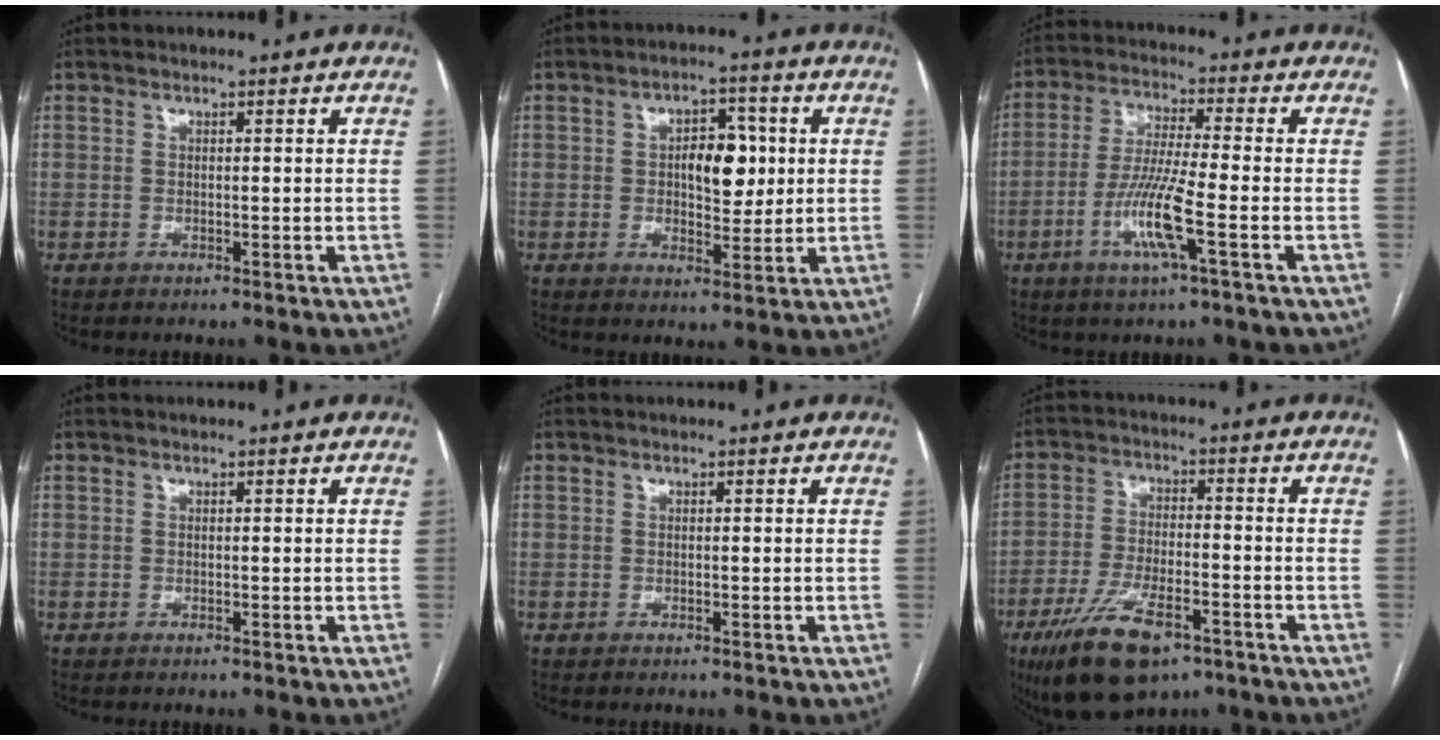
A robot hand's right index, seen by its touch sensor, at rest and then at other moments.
{"total": 7.2, "force": [0.9, 3.8, 6.0], "torque": [-0.085, 0.013, 0.018]}
{"total": 9.2, "force": [-3.4, -0.1, 8.5], "torque": [-0.172, -0.010, -0.068]}
{"total": 0.0}
{"total": 0.0}
{"total": 12.9, "force": [-7.9, 4.7, 9.0], "torque": [-0.174, -0.010, -0.130]}